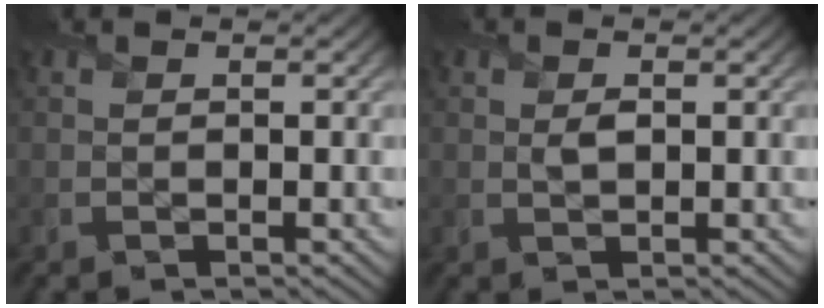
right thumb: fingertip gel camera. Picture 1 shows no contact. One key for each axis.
{"total": 1.0, "fx": 0.3, "fy": 0.6, "fz": 0.8, "tx": -0.016, "ty": -0.006, "tz": 0.008}